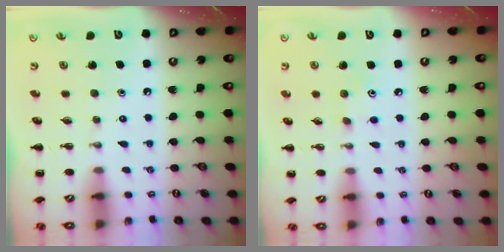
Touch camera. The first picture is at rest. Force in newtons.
{"total": 2.9, "press": 2.8, "slide": 0.8}